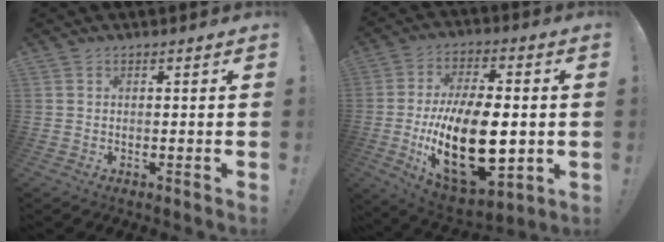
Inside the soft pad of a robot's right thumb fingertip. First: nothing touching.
{"total": 26.2, "force": [-3.3, 12.9, 22.6], "torque": [-0.427, -0.002, -0.045]}